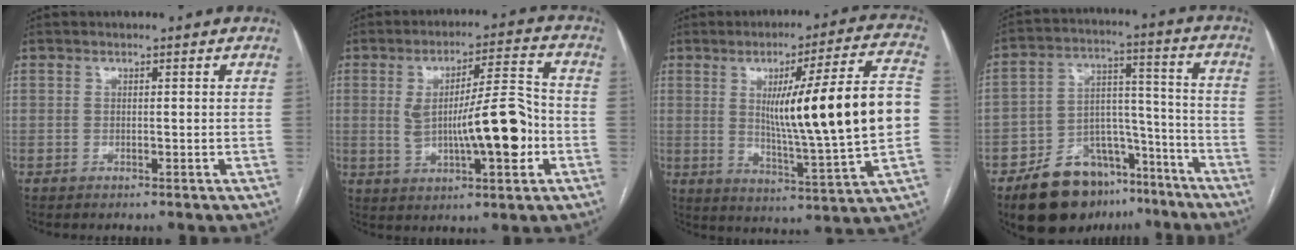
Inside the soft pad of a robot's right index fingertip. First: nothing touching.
{"total": 12.7, "force": [-1.6, 2.3, 12.3], "torque": [-0.206, 0.014, -0.019]}
{"total": 20.7, "force": [1.1, -0.1, 20.7], "torque": [-0.309, 0.001, 0.013]}
{"total": 15.5, "force": [-10.7, 8.9, 6.8], "torque": [-0.090, 0.054, -0.167]}